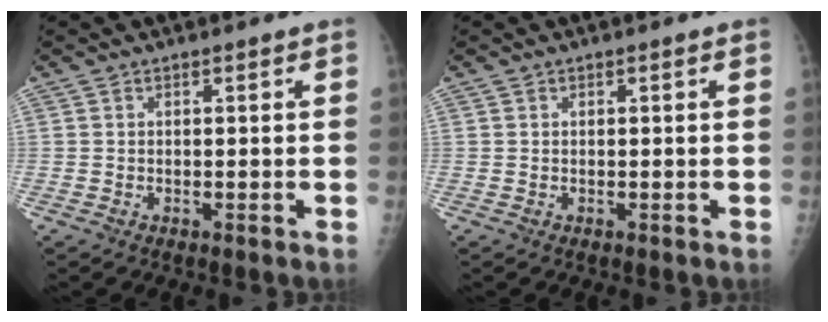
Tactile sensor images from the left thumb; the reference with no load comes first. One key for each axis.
{"total": 0.0}